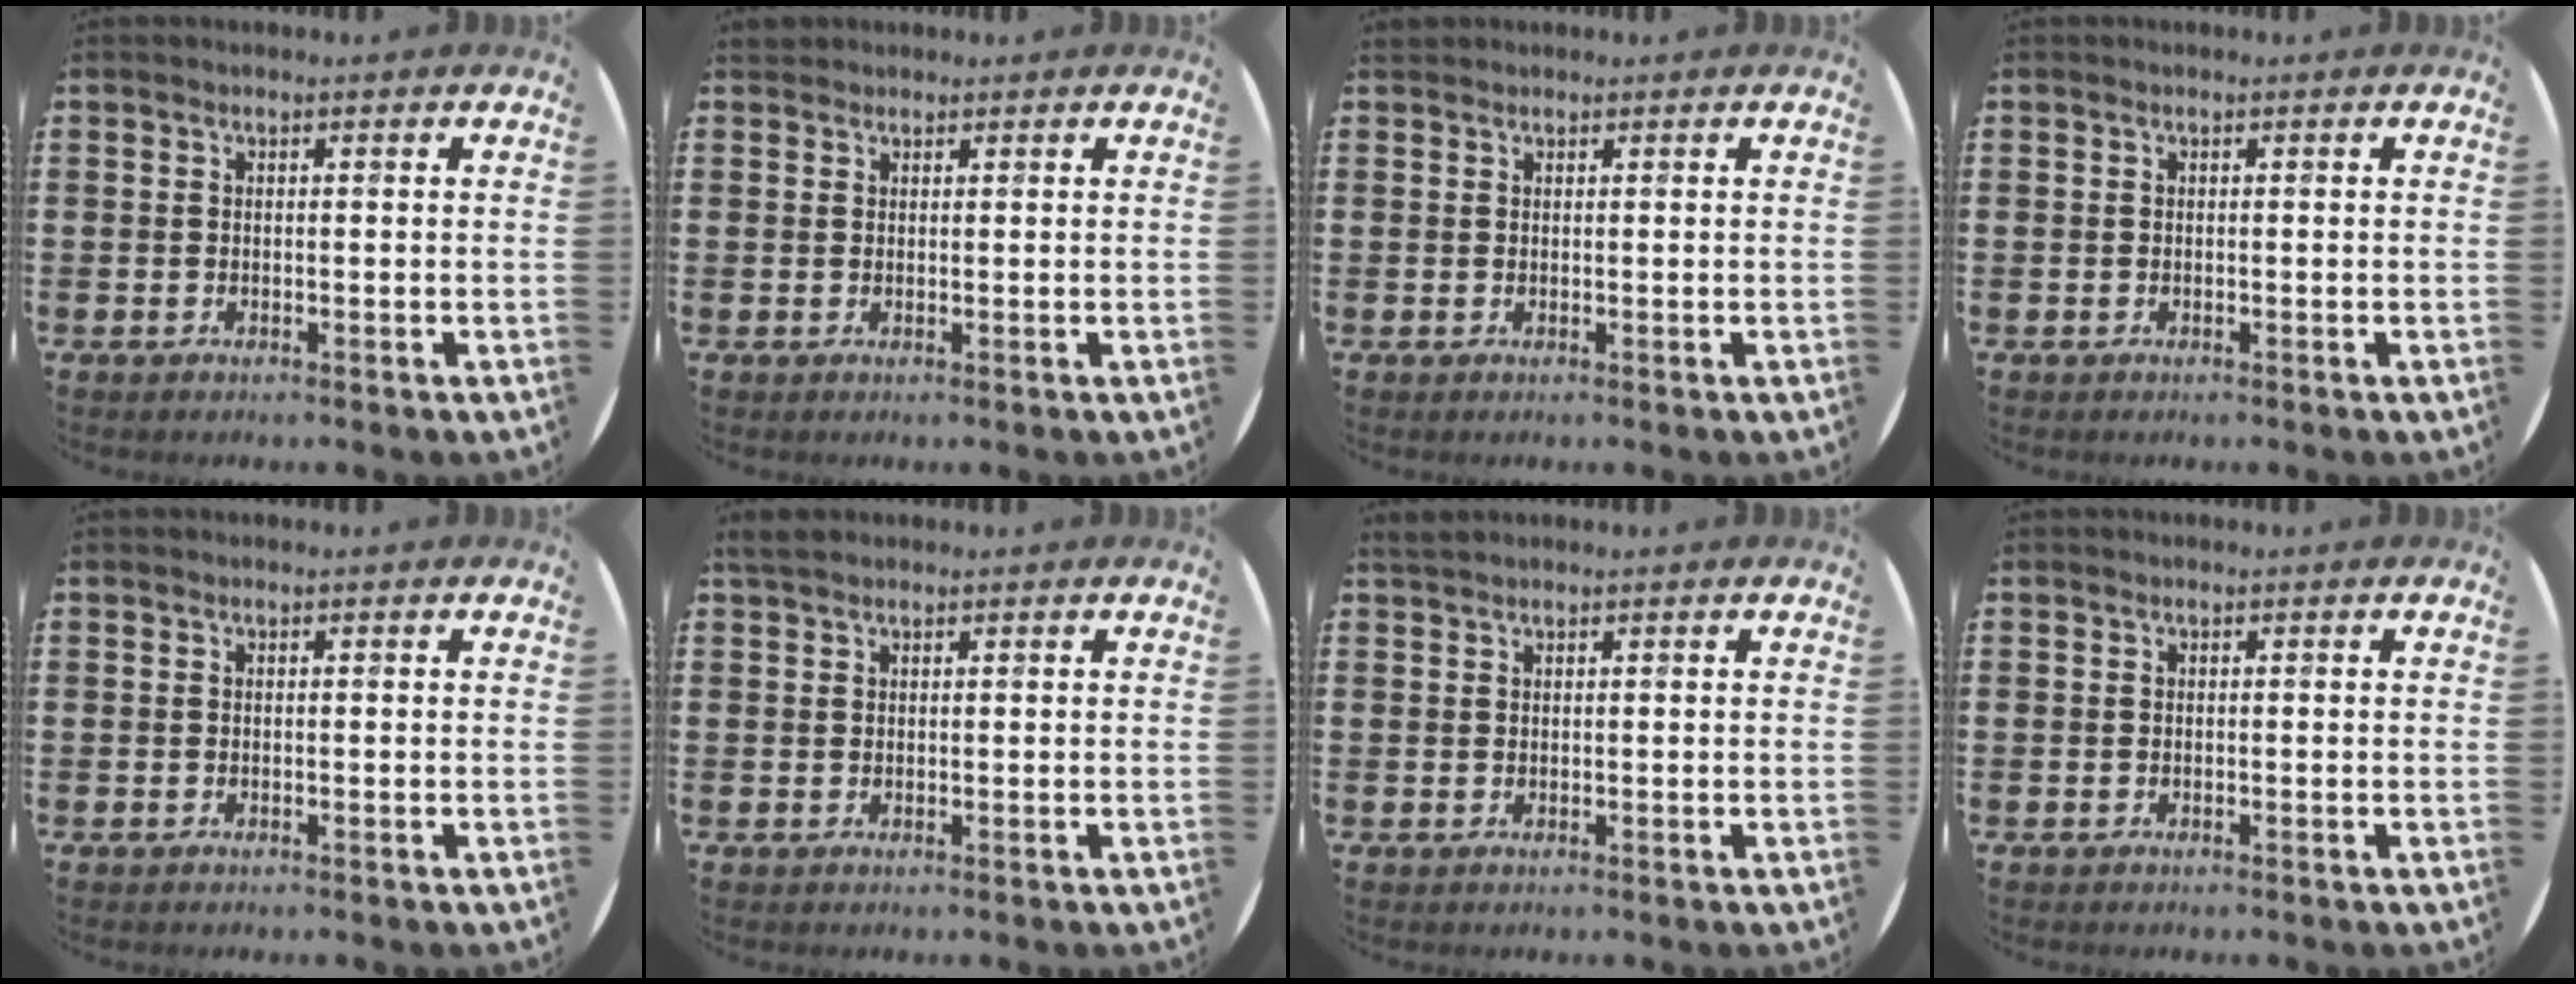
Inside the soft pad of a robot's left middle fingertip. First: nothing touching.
{"total": 1.0, "force": [1.0, 0.4, 0.0], "torque": [-0.002, 0.004, 0.019]}
{"total": 0.5, "force": [0.5, 0.2, -0.1], "torque": [0.001, 0.003, 0.010]}
{"total": 0.0}
{"total": 0.0}
{"total": 1.2, "force": [1.1, 0.3, 0.4], "torque": [-0.011, 0.003, 0.021]}
{"total": 0.7, "force": [0.7, -0.1, 0.0], "torque": [-0.002, 0.000, 0.015]}
{"total": 0.0}